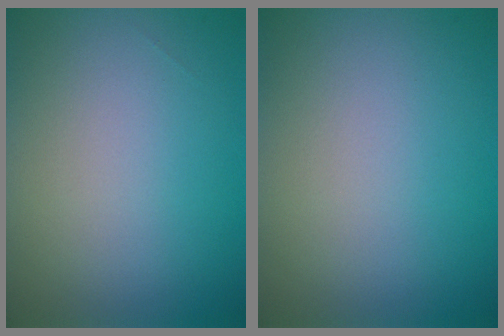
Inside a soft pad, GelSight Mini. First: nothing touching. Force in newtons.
{"total": 0.0}